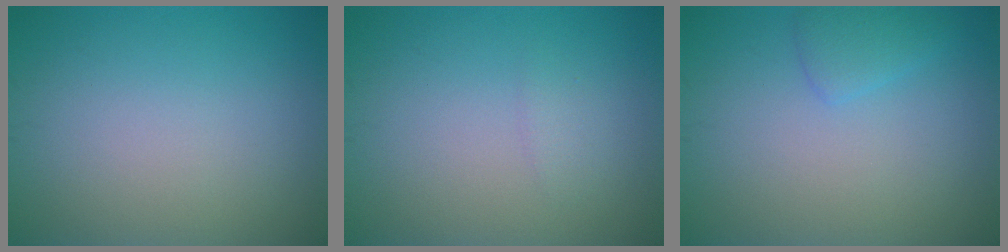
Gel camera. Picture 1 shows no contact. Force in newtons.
{"total": 0.8, "press": 0.8, "slide": 0.1}
{"total": 1.5, "press": 1.5, "slide": 0.0}